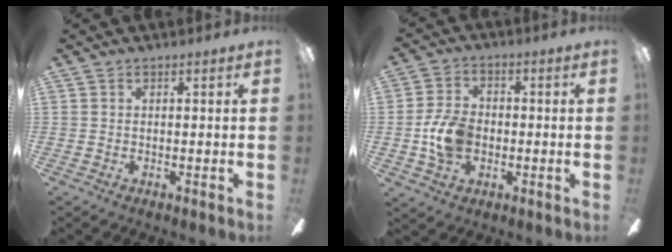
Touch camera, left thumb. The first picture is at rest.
{"total": 9.9, "force": [-1.5, 7.2, 6.6], "torque": [-0.143, 0.011, -0.029]}